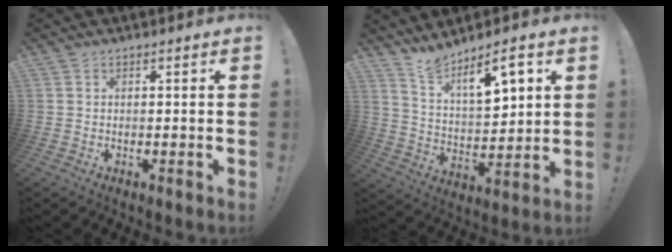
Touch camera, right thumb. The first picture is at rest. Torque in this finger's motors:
{"motor_torque": [-0.86, 1.37, 0.80, 1.02, 0.11]}